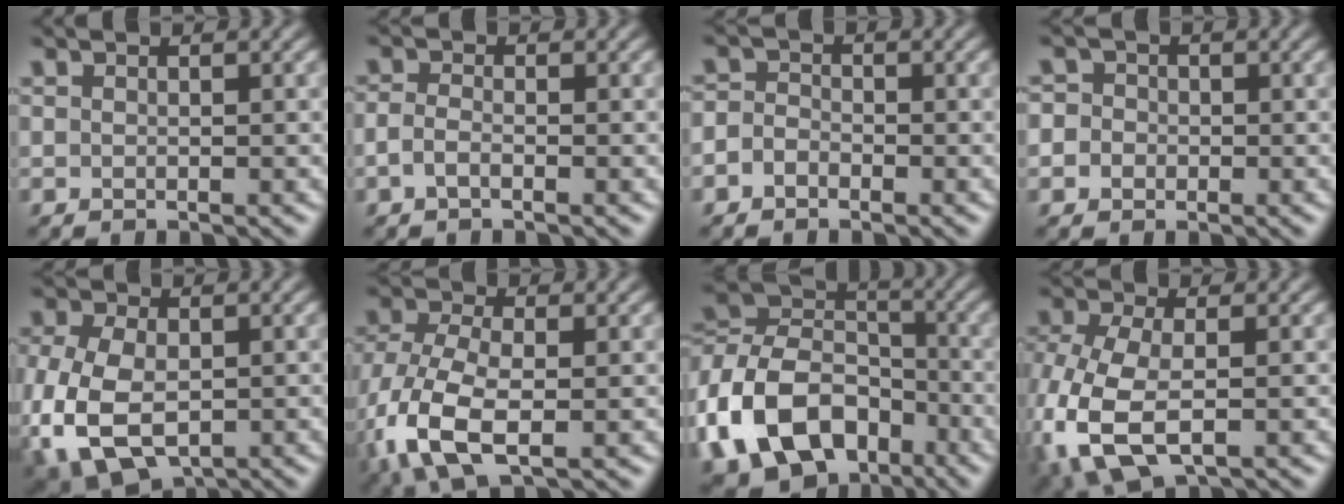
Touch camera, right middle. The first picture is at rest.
{"total": 1.3, "force": [-0.7, 0.6, 1.0], "torque": [-0.024, 0.000, -0.018]}
{"total": 1.7, "force": [-0.8, 1.3, 0.7], "torque": [-0.005, 0.004, -0.024]}
{"total": 3.5, "force": [0.1, 3.2, 1.4], "torque": [0.003, 0.030, -0.039]}
{"total": 9.1, "force": [-3.2, 5.6, 6.4], "torque": [-0.156, -0.025, -0.055]}
{"total": 9.2, "force": [-2.8, 5.0, 7.2], "torque": [-0.176, -0.017, -0.060]}
{"total": 14.3, "force": [-5.9, 10.2, 8.1], "torque": [-0.187, 0.001, -0.118]}
{"total": 9.5, "force": [-3.0, 5.3, 7.2], "torque": [-0.191, -0.025, -0.055]}